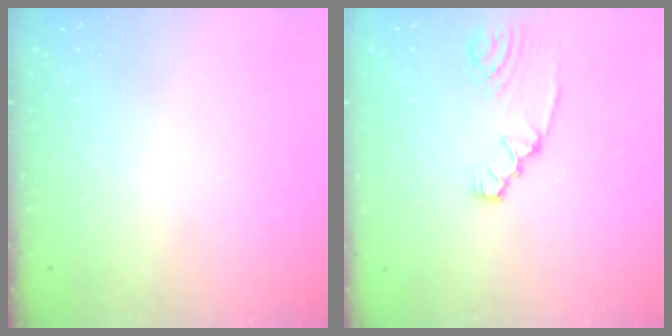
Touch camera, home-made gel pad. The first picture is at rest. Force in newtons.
{"total": 2.5, "press": 2.5, "slide": 0.3}